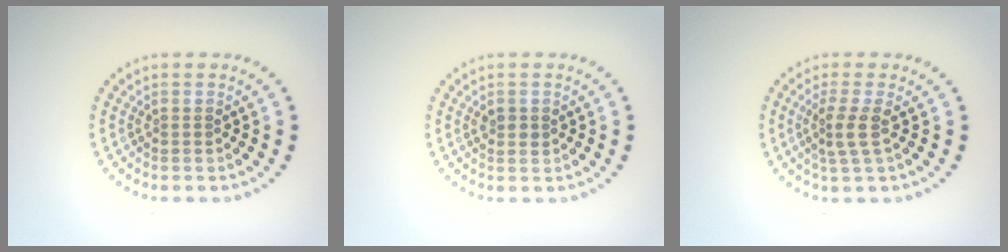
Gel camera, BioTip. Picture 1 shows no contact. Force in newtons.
{"total": 1.1, "press": 1.1, "slide": 0.1}
{"total": 2.4, "press": 1.8, "slide": 1.6}